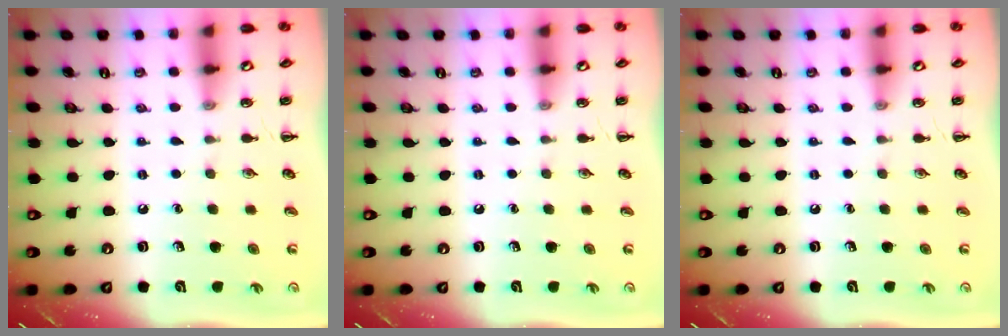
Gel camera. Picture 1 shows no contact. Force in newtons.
{"total": 0.0}
{"total": 0.0}